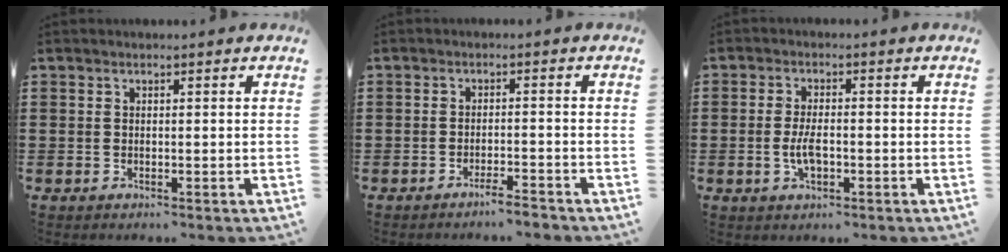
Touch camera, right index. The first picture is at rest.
{"total": 2.6, "force": [-2.4, -0.1, 1.1], "torque": [-0.020, -0.001, -0.045]}
{"total": 4.1, "force": [-0.9, 1.5, 3.7], "torque": [-0.081, -0.002, -0.019]}